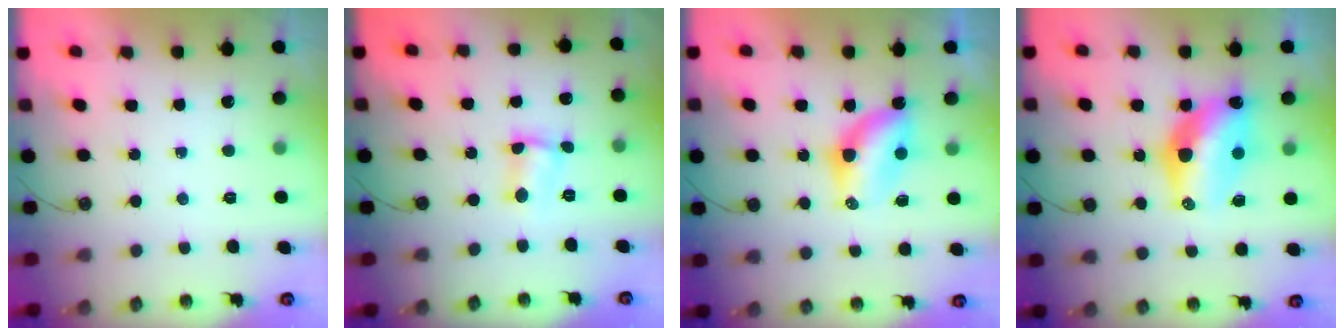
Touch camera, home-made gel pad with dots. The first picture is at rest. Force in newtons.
{"total": 4.4, "press": 3.1, "slide": 3.2}
{"total": 6.8, "press": 6.8, "slide": 0.1}
{"total": 14.3, "press": 13.5, "slide": 4.7}